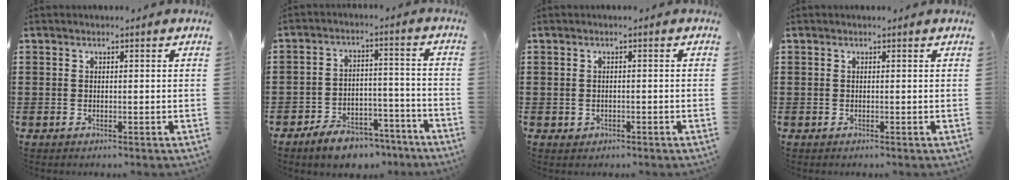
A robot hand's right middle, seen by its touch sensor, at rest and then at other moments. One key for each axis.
{"total": 6.1, "fx": -5.5, "fy": 1.9, "fz": 1.7, "tx": -0.025, "ty": 0.022, "tz": -0.105}
{"total": 0.6, "fx": -0.1, "fy": 0.6, "fz": 0.2, "tx": -0.007, "ty": 0.004, "tz": -0.004}
{"total": 0.0}